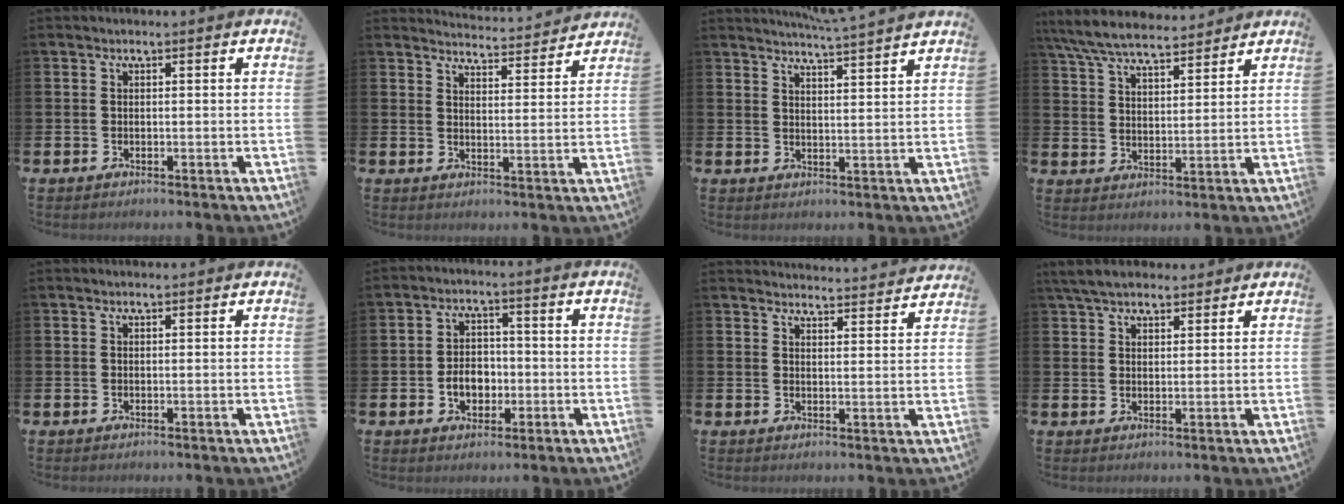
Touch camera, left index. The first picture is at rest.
{"total": 4.2, "force": [4.2, 0.1, 0.1], "torque": [-0.009, -0.038, 0.073]}
{"total": 4.7, "force": [4.6, -1.1, 0.5], "torque": [-0.017, -0.031, 0.080]}
{"total": 7.7, "force": [7.2, 1.3, 2.2], "torque": [-0.072, -0.033, 0.132]}
{"total": 0.6, "force": [0.5, 0.1, 0.2], "torque": [0.000, 0.001, 0.009]}
{"total": 4.4, "force": [-1.1, 3.3, 2.7], "torque": [-0.038, 0.000, -0.028]}
{"total": 3.9, "force": [3.9, -0.2, 0.0], "torque": [0.004, -0.037, 0.066]}
{"total": 5.2, "force": [4.6, 1.6, 1.6], "torque": [-0.041, -0.009, 0.086]}